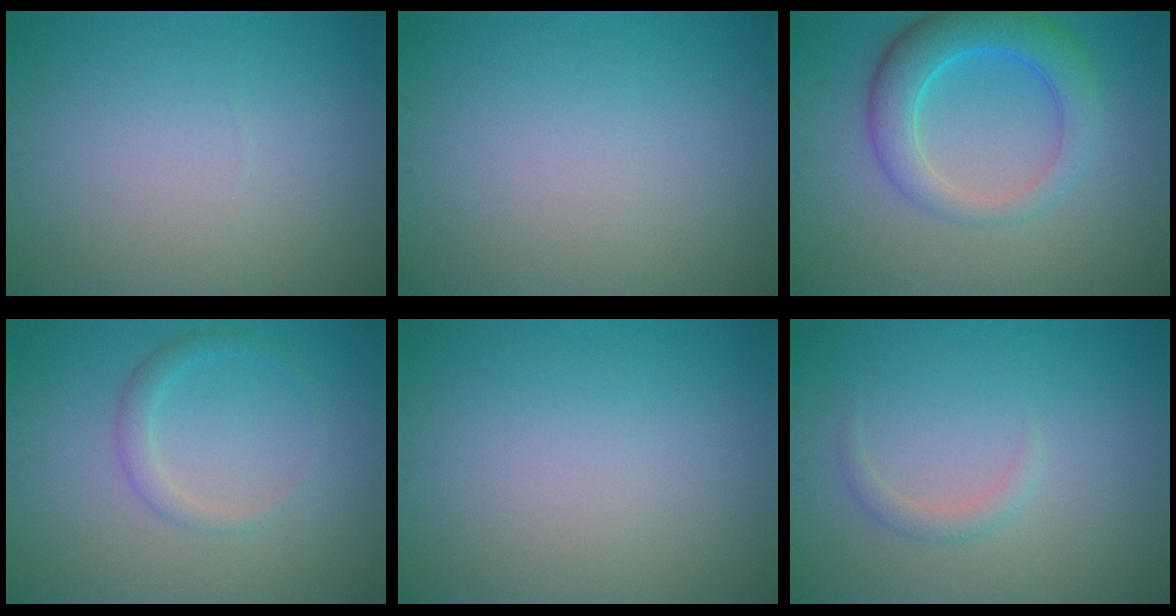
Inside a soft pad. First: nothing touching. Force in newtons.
{"total": 0.0}
{"total": 5.5, "press": 5.5, "slide": 0.2}
{"total": 1.7, "press": 1.7, "slide": 0.1}
{"total": 0.0}
{"total": 1.2, "press": 1.2, "slide": 0.1}